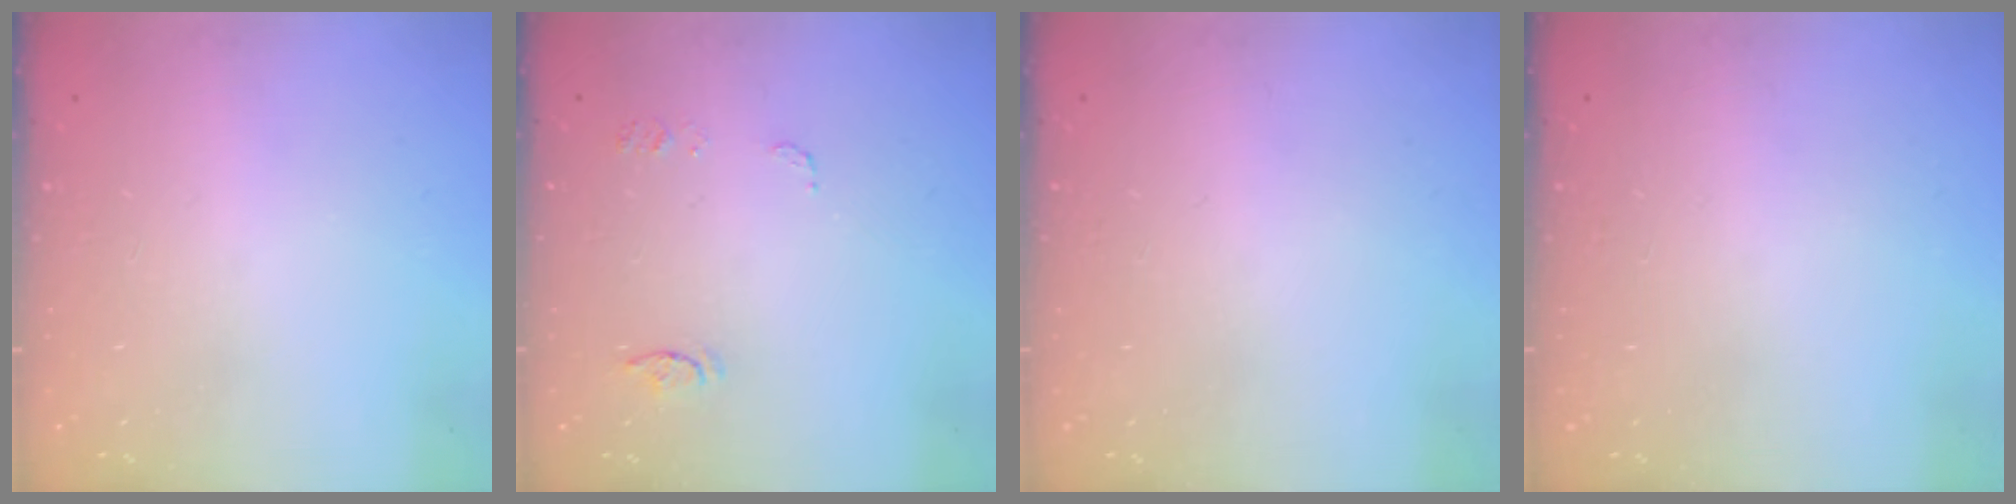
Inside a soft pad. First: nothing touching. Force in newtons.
{"total": 6.9, "press": 6.9, "slide": 0.5}
{"total": 0.0}
{"total": 0.0}